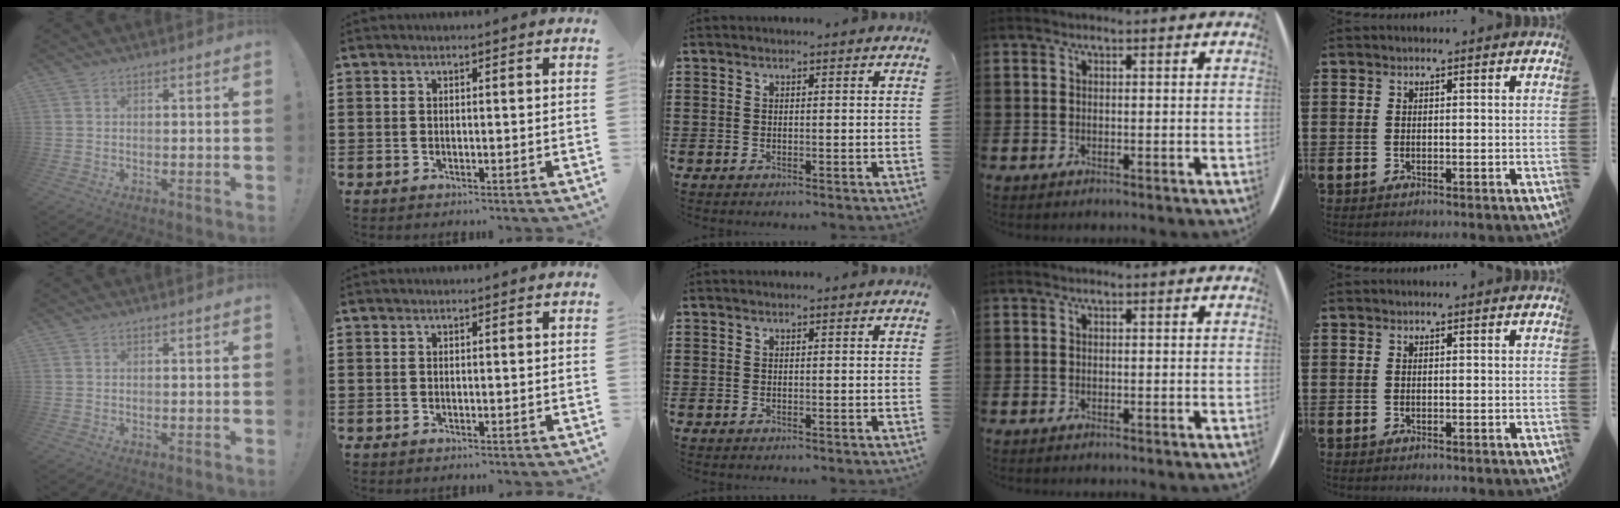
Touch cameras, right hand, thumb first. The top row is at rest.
{}